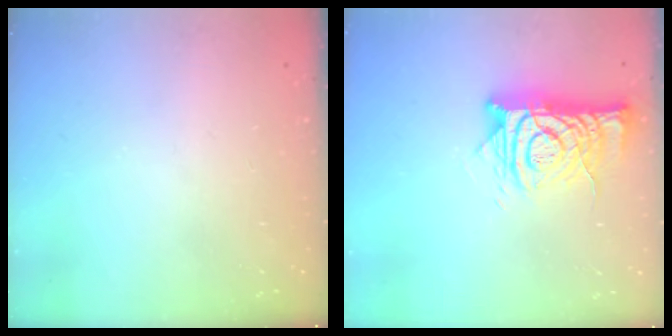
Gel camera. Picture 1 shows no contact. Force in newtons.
{"total": 13.3, "press": 13.3, "slide": 1.1}